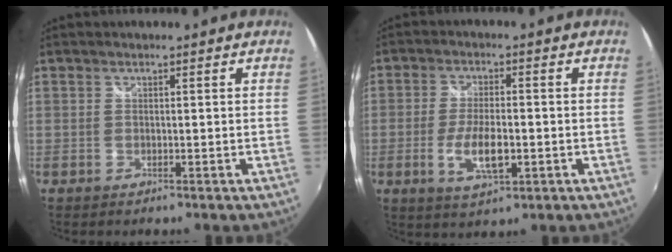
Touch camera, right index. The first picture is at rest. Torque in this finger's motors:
{"motor_torque": [1.14, -0.53, 0.74, 0.11]}